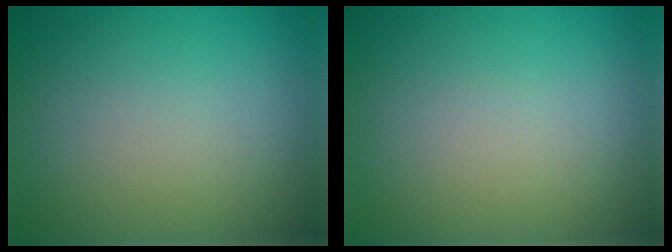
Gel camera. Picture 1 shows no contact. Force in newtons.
{"total": 0.0}